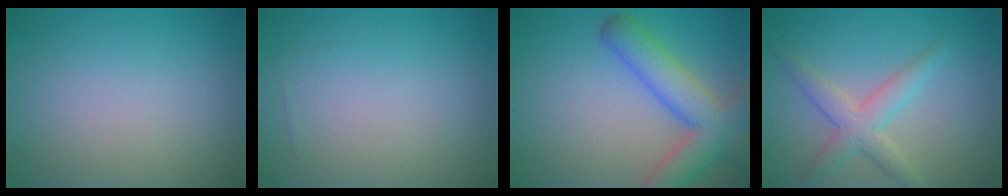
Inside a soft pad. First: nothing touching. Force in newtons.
{"total": 0.0}
{"total": 7.3, "press": 7.3, "slide": 0.4}
{"total": 3.4, "press": 3.4, "slide": 0.1}